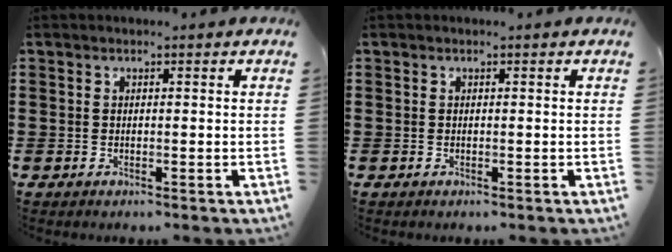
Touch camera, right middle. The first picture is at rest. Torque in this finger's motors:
{"motor_torque": [-0.43, 0.43, 0.00, -0.01]}